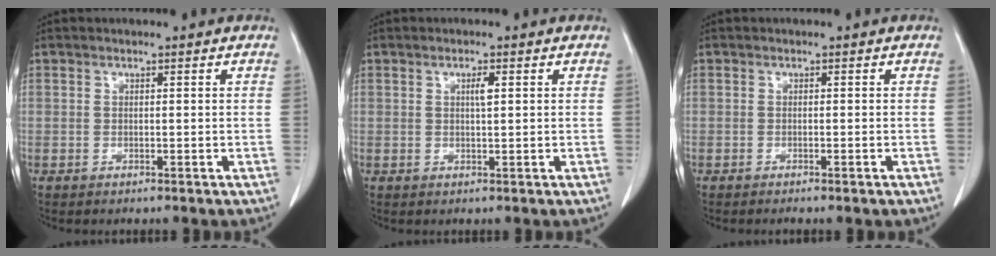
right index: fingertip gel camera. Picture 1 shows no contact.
{"total": 1.5, "force": [0.5, 0.2, 1.4], "torque": [-0.028, 0.001, 0.007]}
{"total": 1.2, "force": [-0.9, -0.1, 0.7], "torque": [-0.014, -0.001, -0.010]}